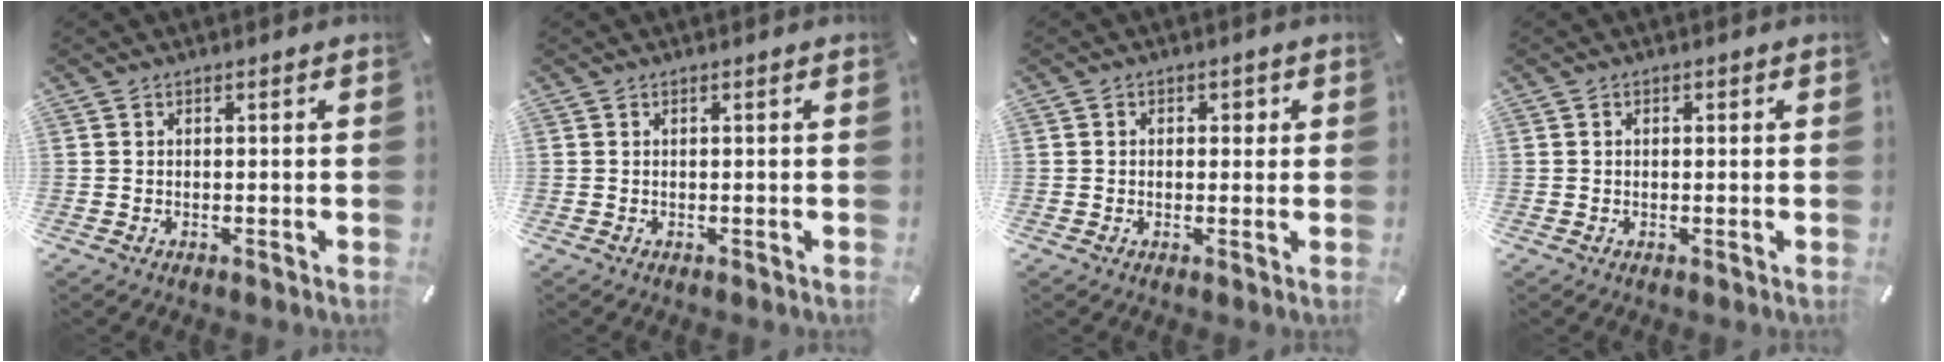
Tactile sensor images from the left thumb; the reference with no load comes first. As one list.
[{"total": 0.0}, {"total": 1.9, "force": [-0.2, 1.7, 0.8], "torque": [0.000, 0.004, -0.011]}, {"total": 0.8, "force": [0.0, 0.6, 0.4], "torque": [-0.008, 0.004, -0.002]}]